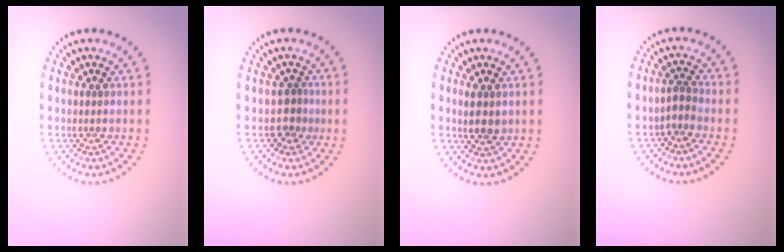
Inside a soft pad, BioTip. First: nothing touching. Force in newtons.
{"total": 1.3, "press": 1.0, "slide": 0.8}
{"total": 1.9, "press": 1.8, "slide": 0.7}
{"total": 1.1, "press": 0.8, "slide": 0.7}